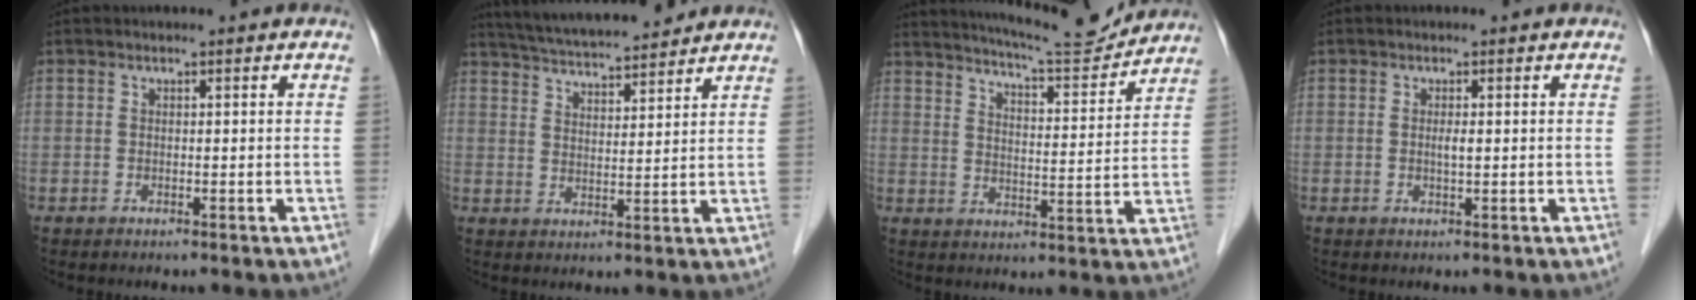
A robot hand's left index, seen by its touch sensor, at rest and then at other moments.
{"total": 12.7, "force": [11.8, 1.3, 4.7], "torque": [-0.085, 0.021, 0.188]}
{"total": 12.8, "force": [12.3, 0.3, 3.7], "torque": [-0.064, -0.004, 0.174]}
{"total": 1.2, "force": [0.0, 0.3, 1.2], "torque": [-0.025, -0.001, 0.000]}